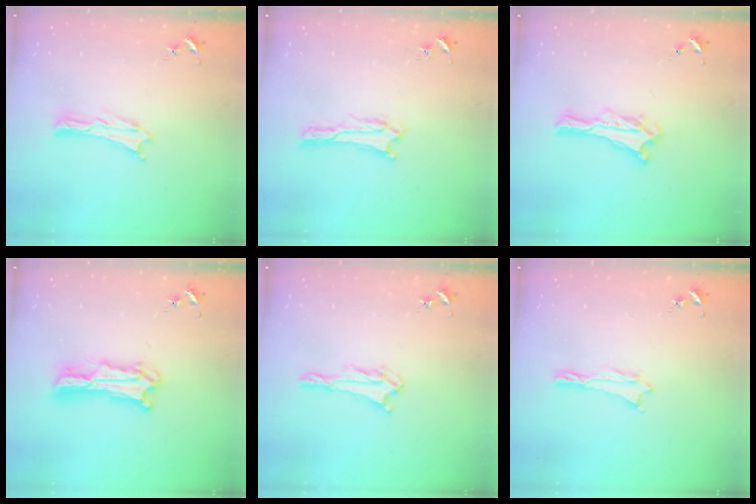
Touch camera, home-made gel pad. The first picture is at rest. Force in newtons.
{"total": 0.8, "press": 0.8, "slide": 0.1}
{"total": 0.0}
{"total": 6.9, "press": 6.8, "slide": 0.5}
{"total": 1.7, "press": 1.6, "slide": 0.2}
{"total": 0.6, "press": 0.5, "slide": 0.2}